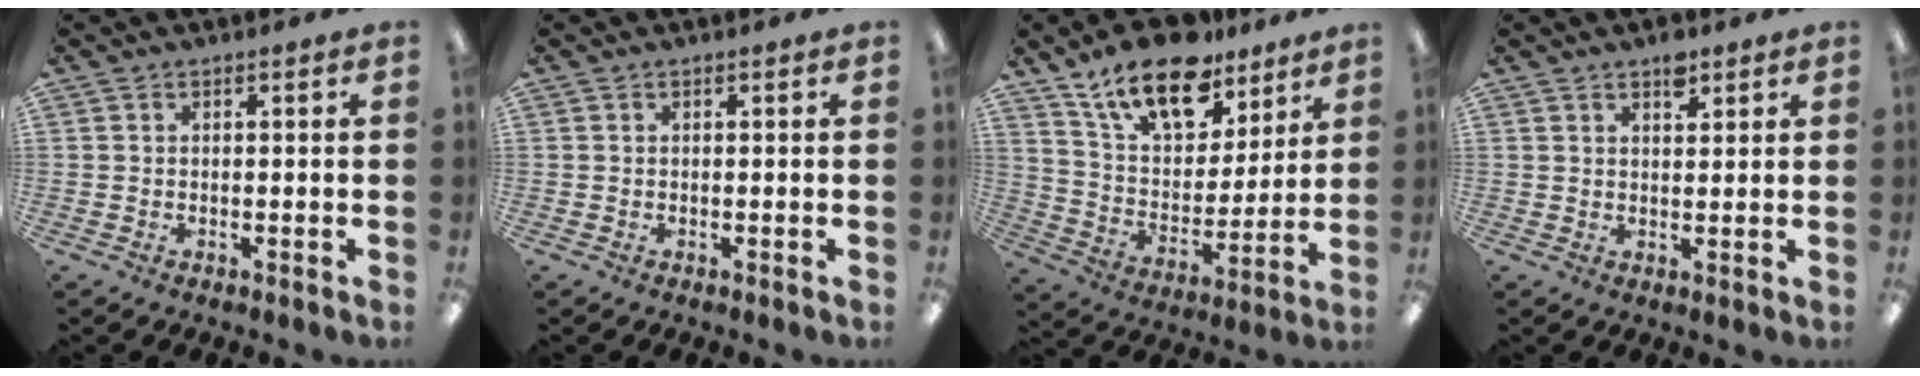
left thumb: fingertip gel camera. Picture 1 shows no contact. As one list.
[{"total": 0.0}, {"total": 18.3, "force": [12.7, 9.0, 9.7], "torque": [-0.168, -0.068, 0.224]}, {"total": 3.8, "force": [2.7, 1.8, 2.0], "torque": [-0.020, -0.013, 0.043]}]